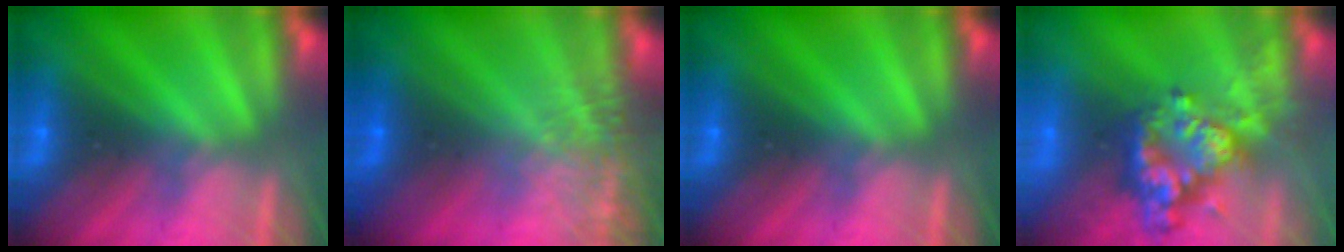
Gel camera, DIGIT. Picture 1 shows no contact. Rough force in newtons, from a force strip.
{"total": 6.1}
{"total": 0.0}
{"total": 7.7}